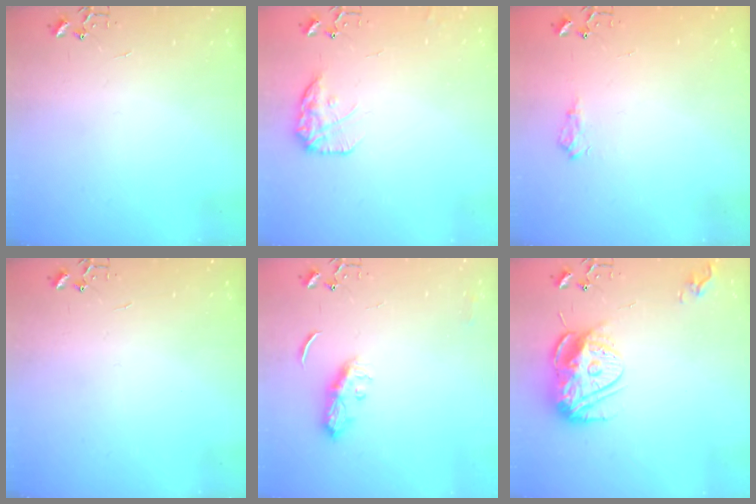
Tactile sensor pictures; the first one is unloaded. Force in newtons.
{"total": 12.1, "press": 12.0, "slide": 0.6}
{"total": 7.4, "press": 7.4, "slide": 0.9}
{"total": 0.0}
{"total": 8.4, "press": 8.4, "slide": 0.2}
{"total": 14.8, "press": 14.7, "slide": 1.4}